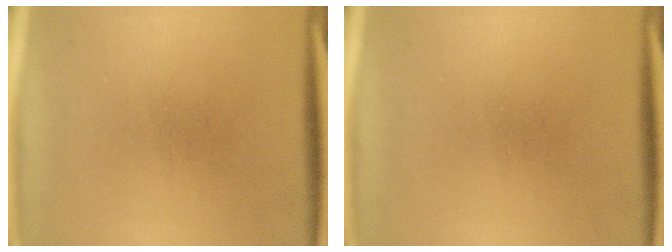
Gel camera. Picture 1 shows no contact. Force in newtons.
{"total": 0.0}